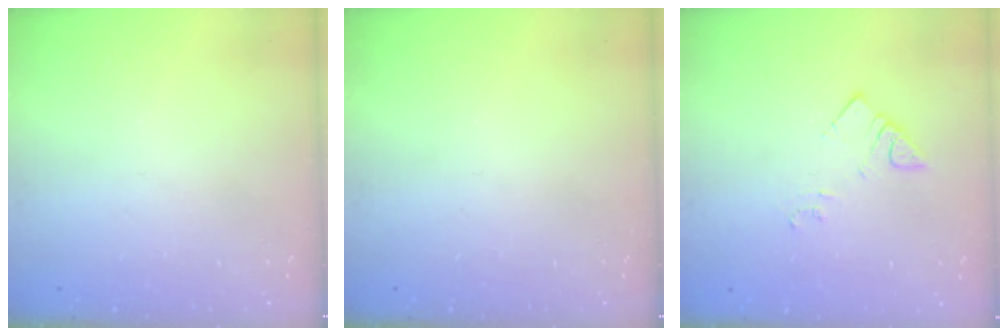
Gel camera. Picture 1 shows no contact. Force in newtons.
{"total": 0.0}
{"total": 4.9, "press": 4.8, "slide": 0.7}